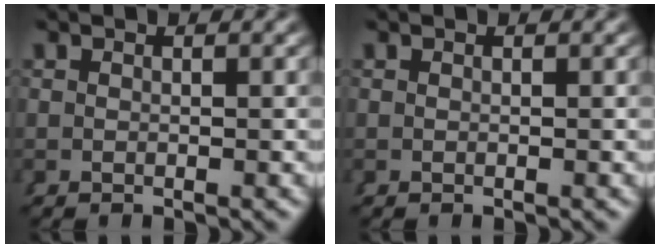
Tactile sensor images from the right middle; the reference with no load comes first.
{"total": 0.0}